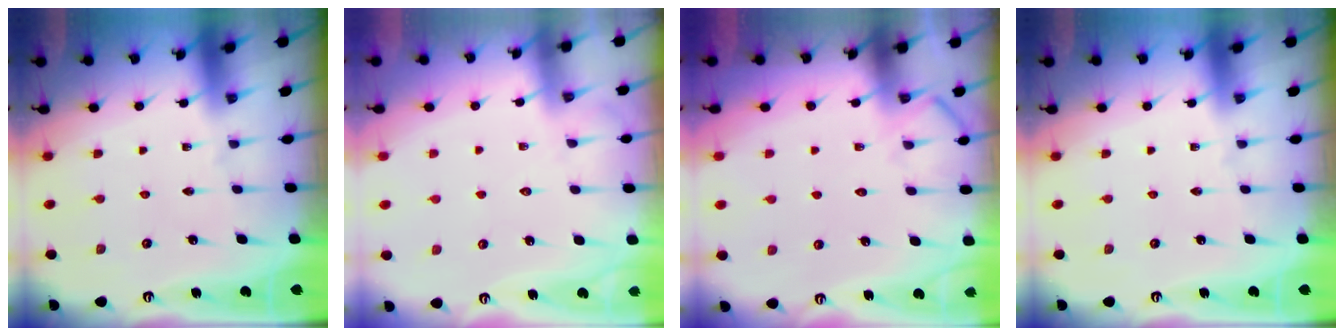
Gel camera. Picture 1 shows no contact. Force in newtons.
{"total": 4.4, "press": 4.3, "slide": 0.5}
{"total": 6.7, "press": 6.6, "slide": 0.9}
{"total": 0.0}